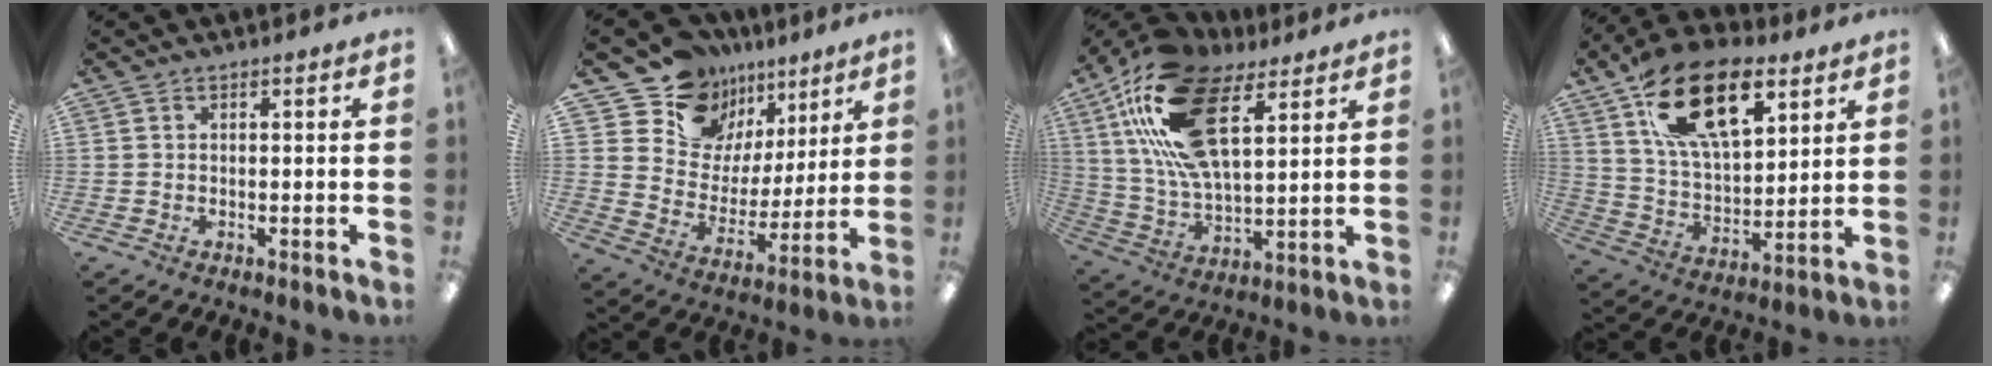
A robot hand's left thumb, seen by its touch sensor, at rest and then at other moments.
{"total": 13.5, "force": [10.1, 9.0, 1.2], "torque": [-0.044, -0.092, 0.192]}
{"total": 23.1, "force": [11.7, 10.8, 16.7], "torque": [-0.353, -0.032, 0.205]}
{"total": 20.9, "force": [11.0, 11.0, 13.9], "torque": [-0.237, -0.040, 0.194]}